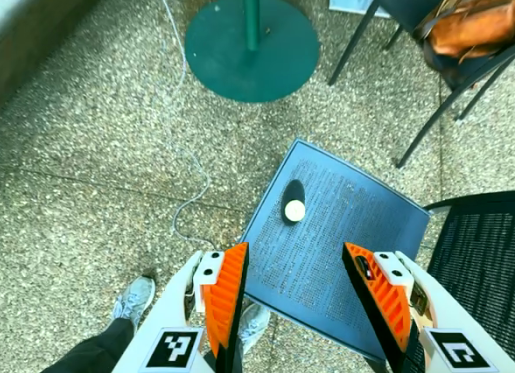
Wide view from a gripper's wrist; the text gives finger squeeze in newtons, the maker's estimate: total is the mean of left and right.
{"total": 0.0}